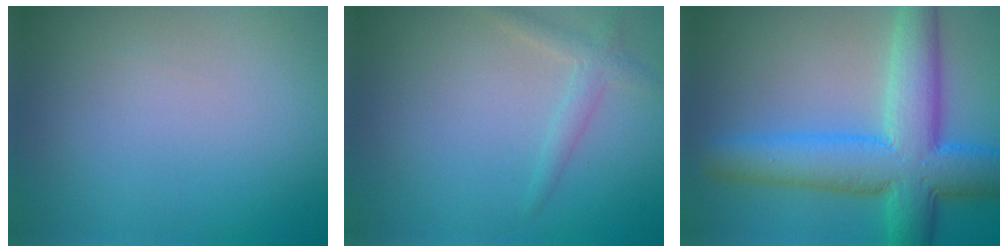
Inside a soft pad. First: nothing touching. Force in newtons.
{"total": 1.6, "press": 1.6, "slide": 0.1}
{"total": 9.3, "press": 9.3, "slide": 0.3}